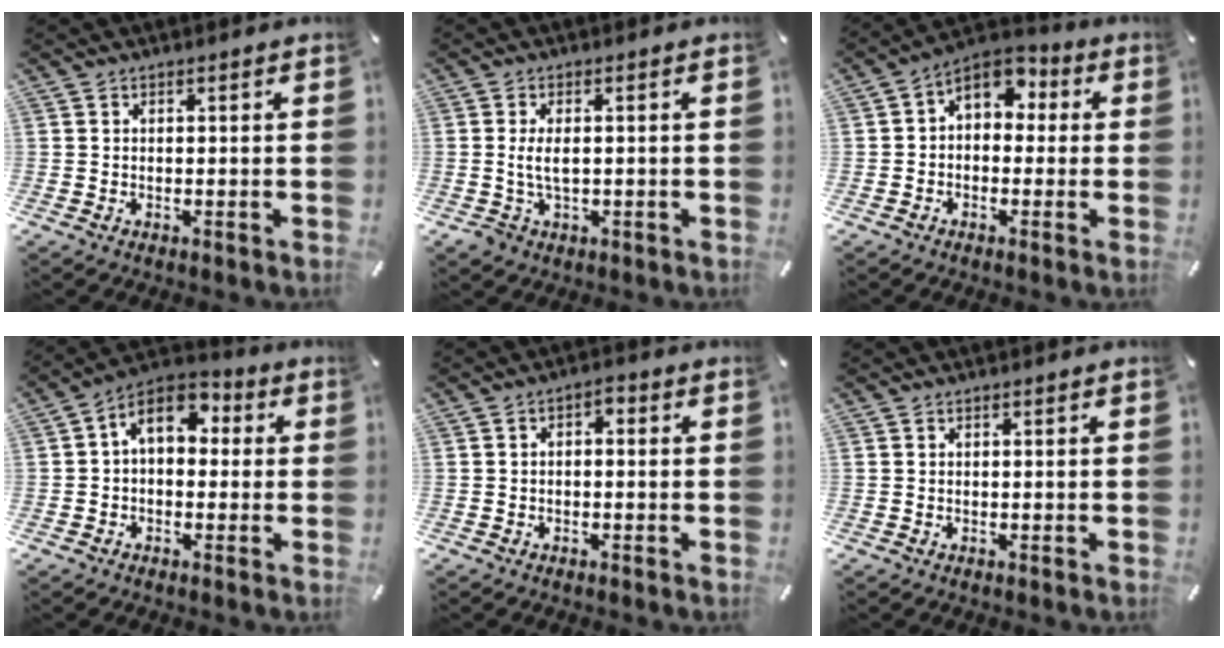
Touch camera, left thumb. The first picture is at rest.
{"total": 4.1, "force": [-0.3, 2.4, 3.4], "torque": [-0.077, 0.000, -0.008]}
{"total": 6.2, "force": [1.5, 4.9, 3.5], "torque": [-0.056, 0.001, 0.024]}
{"total": 8.4, "force": [2.5, 5.8, 5.6], "torque": [-0.097, 0.005, 0.045]}
{"total": 2.0, "force": [-1.4, 1.0, 1.0], "torque": [-0.018, 0.013, -0.029]}
{"total": 0.0}